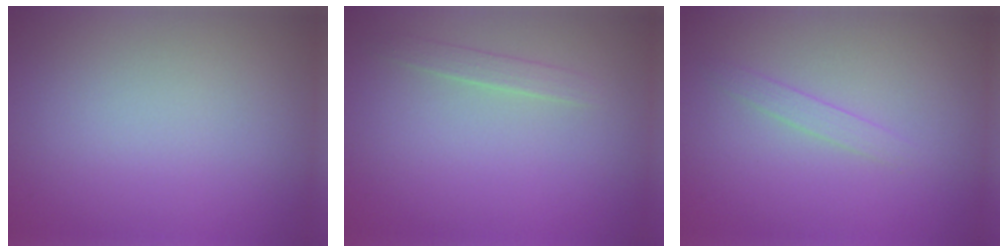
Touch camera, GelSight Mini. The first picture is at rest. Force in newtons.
{"total": 1.1, "press": 1.1, "slide": 0.1}
{"total": 1.0, "press": 1.0, "slide": 0.0}